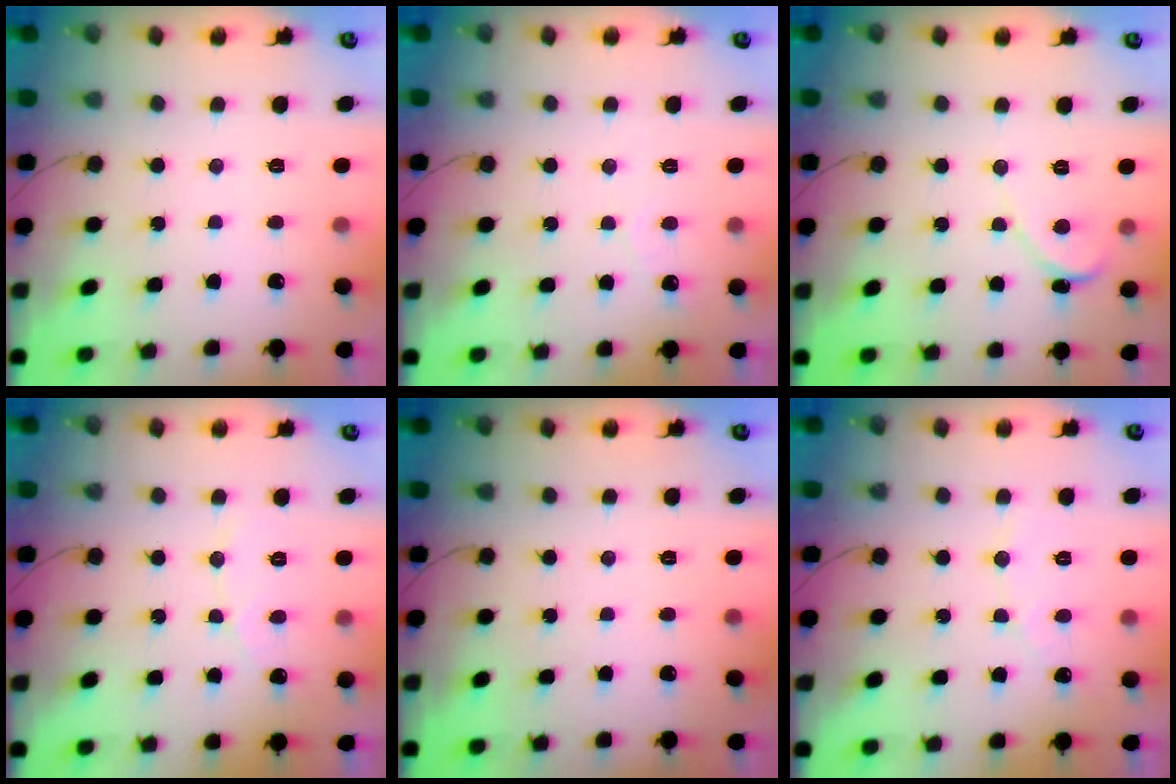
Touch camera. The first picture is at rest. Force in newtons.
{"total": 2.2, "press": 2.2, "slide": 0.0}
{"total": 1.7, "press": 1.7, "slide": 0.2}
{"total": 4.4, "press": 4.3, "slide": 0.4}
{"total": 0.0}
{"total": 4.5, "press": 4.4, "slide": 0.3}